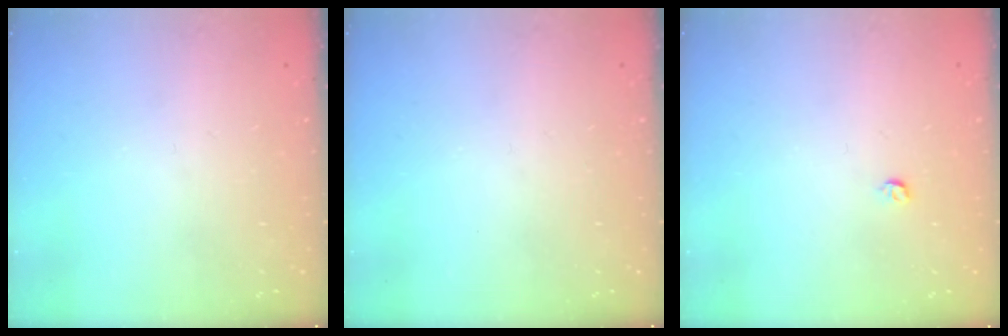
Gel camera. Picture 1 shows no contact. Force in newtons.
{"total": 0.0}
{"total": 3.2, "press": 3.2, "slide": 0.4}